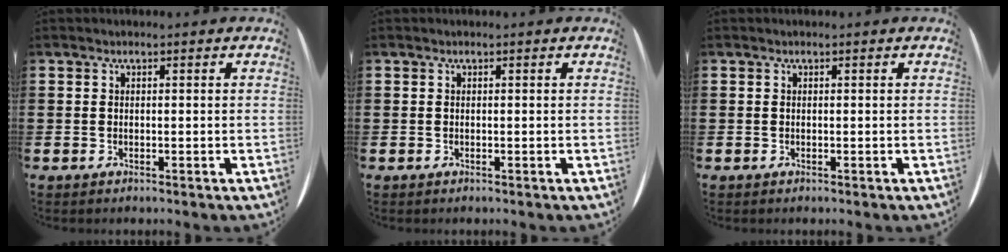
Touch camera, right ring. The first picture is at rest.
{"total": 0.0}
{"total": 0.0}